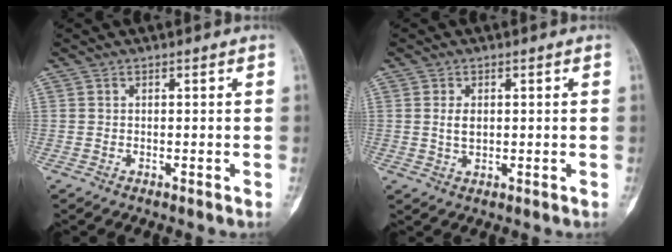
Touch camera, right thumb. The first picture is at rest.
{"total": 2.6, "force": [0.4, 1.6, 2.0], "torque": [-0.031, -0.004, 0.010]}